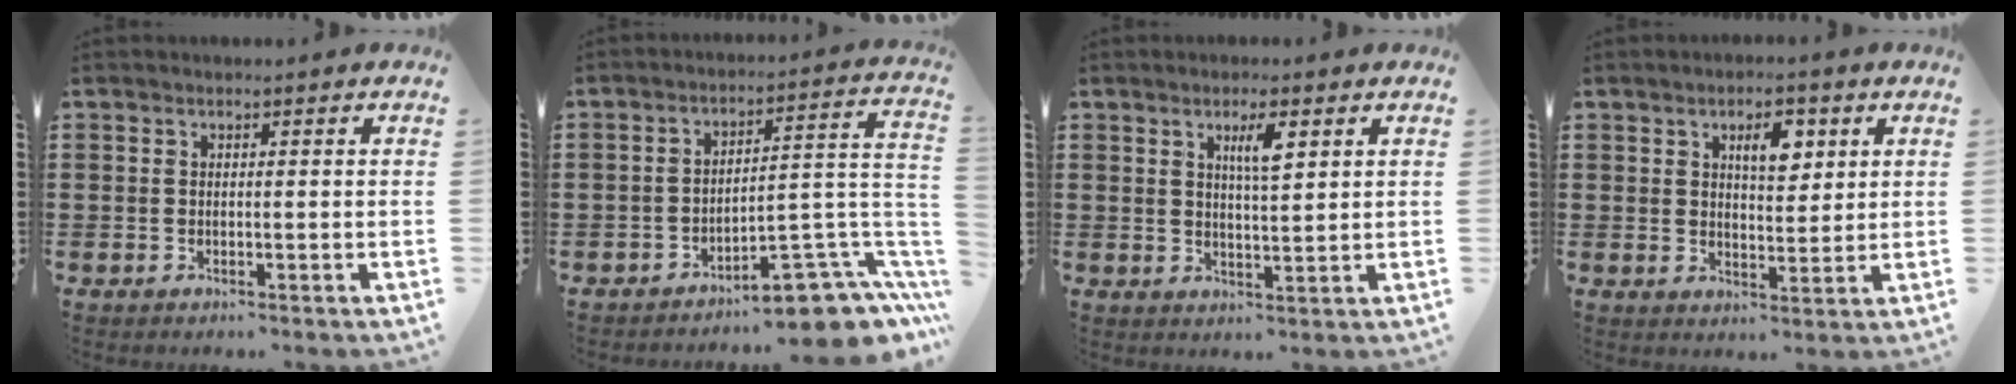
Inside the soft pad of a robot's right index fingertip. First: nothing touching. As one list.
[{"total": 7.9, "force": [-6.3, 2.3, 4.1], "torque": [-0.056, 0.012, -0.116]}, {"total": 4.0, "force": [1.9, 0.9, 3.4], "torque": [-0.064, 0.003, 0.028]}, {"total": 5.1, "force": [2.3, 2.3, 4.0], "torque": [-0.063, 0.003, 0.033]}]